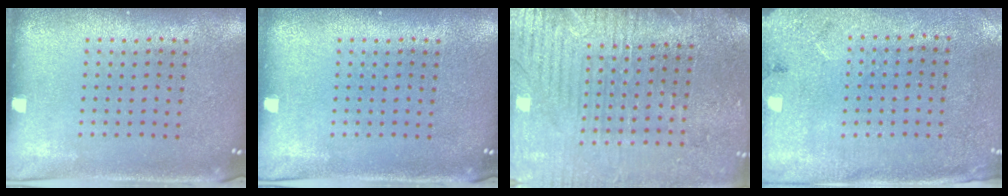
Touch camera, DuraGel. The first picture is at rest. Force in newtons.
{"total": 0.0}
{"total": 3.6, "press": 3.4, "slide": 1.4}
{"total": 2.7, "press": 2.2, "slide": 1.6}